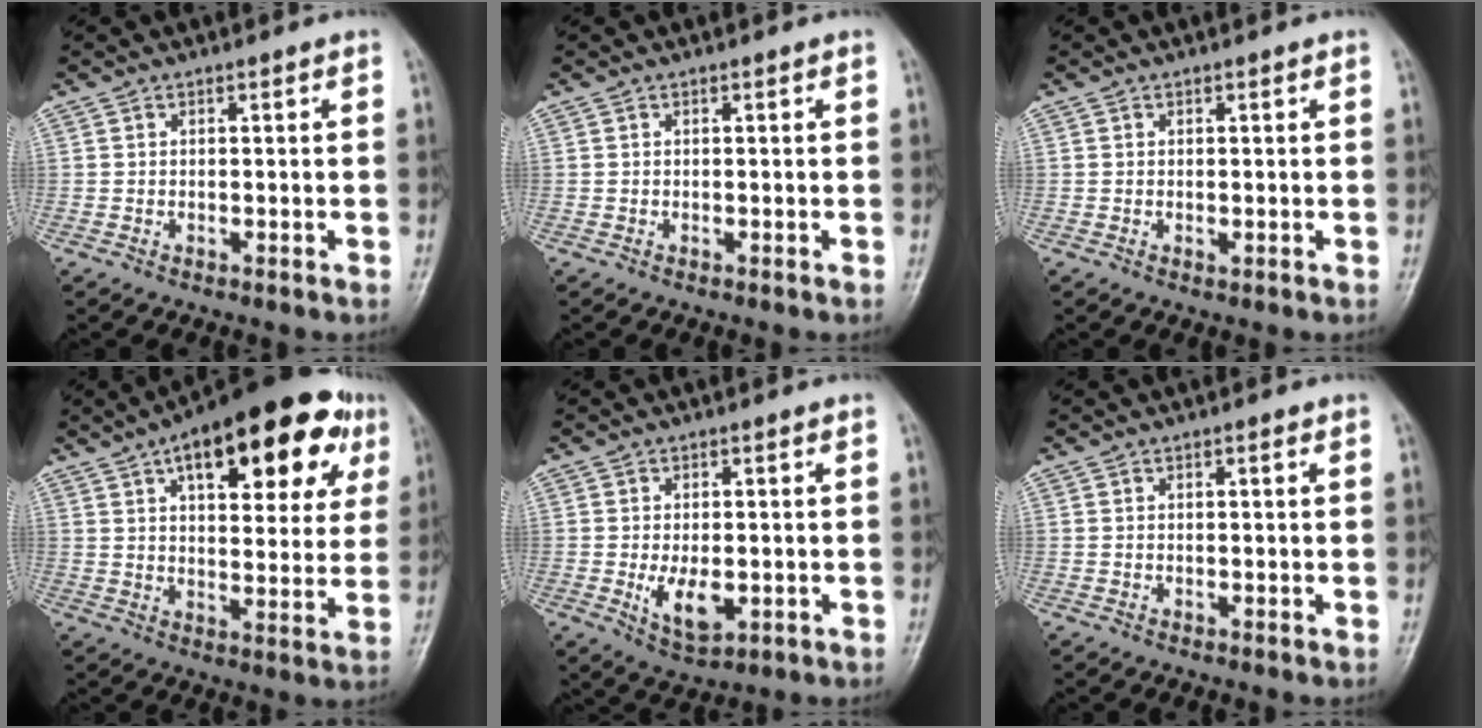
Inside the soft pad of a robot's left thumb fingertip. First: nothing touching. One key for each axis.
{"total": 0.0}
{"total": 0.9, "fx": 0.2, "fy": 0.4, "fz": 0.8, "tx": -0.011, "ty": -0.002, "tz": 0.005}
{"total": 24.1, "fx": 11.1, "fy": 10.6, "fz": 18.6, "tx": -0.231, "ty": 0.004, "tz": 0.154}
{"total": 6.7, "fx": -1.1, "fy": 3.7, "fz": 5.5, "tx": -0.086, "ty": -0.014, "tz": -0.010}
{"total": 0.9, "fx": 0.4, "fy": 0.2, "fz": 0.8, "tx": -0.013, "ty": 0.001, "tz": 0.005}